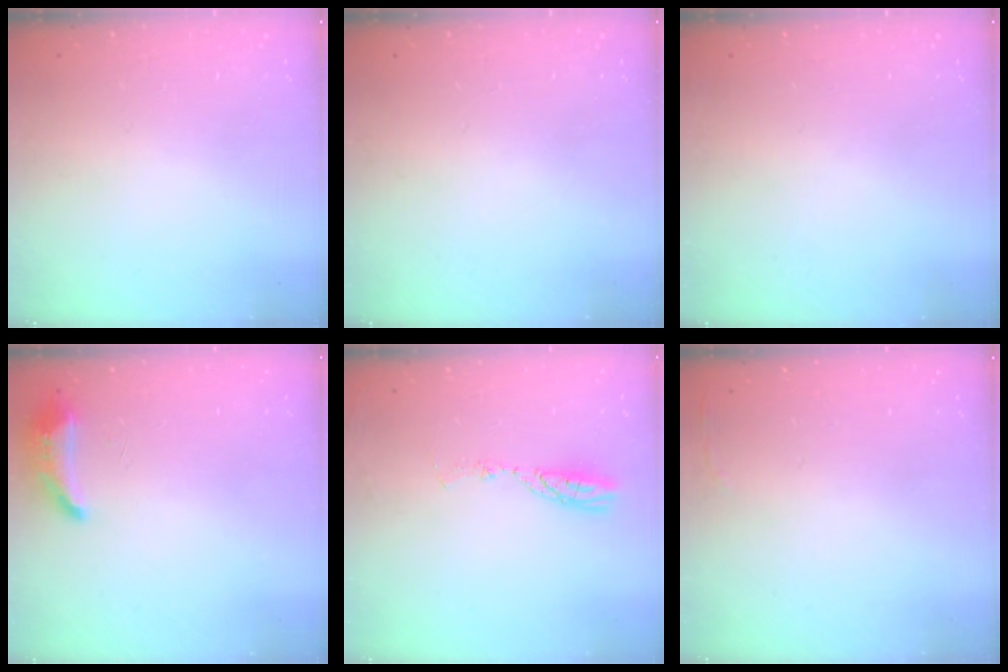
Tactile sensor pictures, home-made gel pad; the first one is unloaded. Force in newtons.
{"total": 0.0}
{"total": 2.8, "press": 2.2, "slide": 1.7}
{"total": 8.5, "press": 8.4, "slide": 1.6}
{"total": 5.9, "press": 5.8, "slide": 0.7}
{"total": 2.8, "press": 2.6, "slide": 0.9}